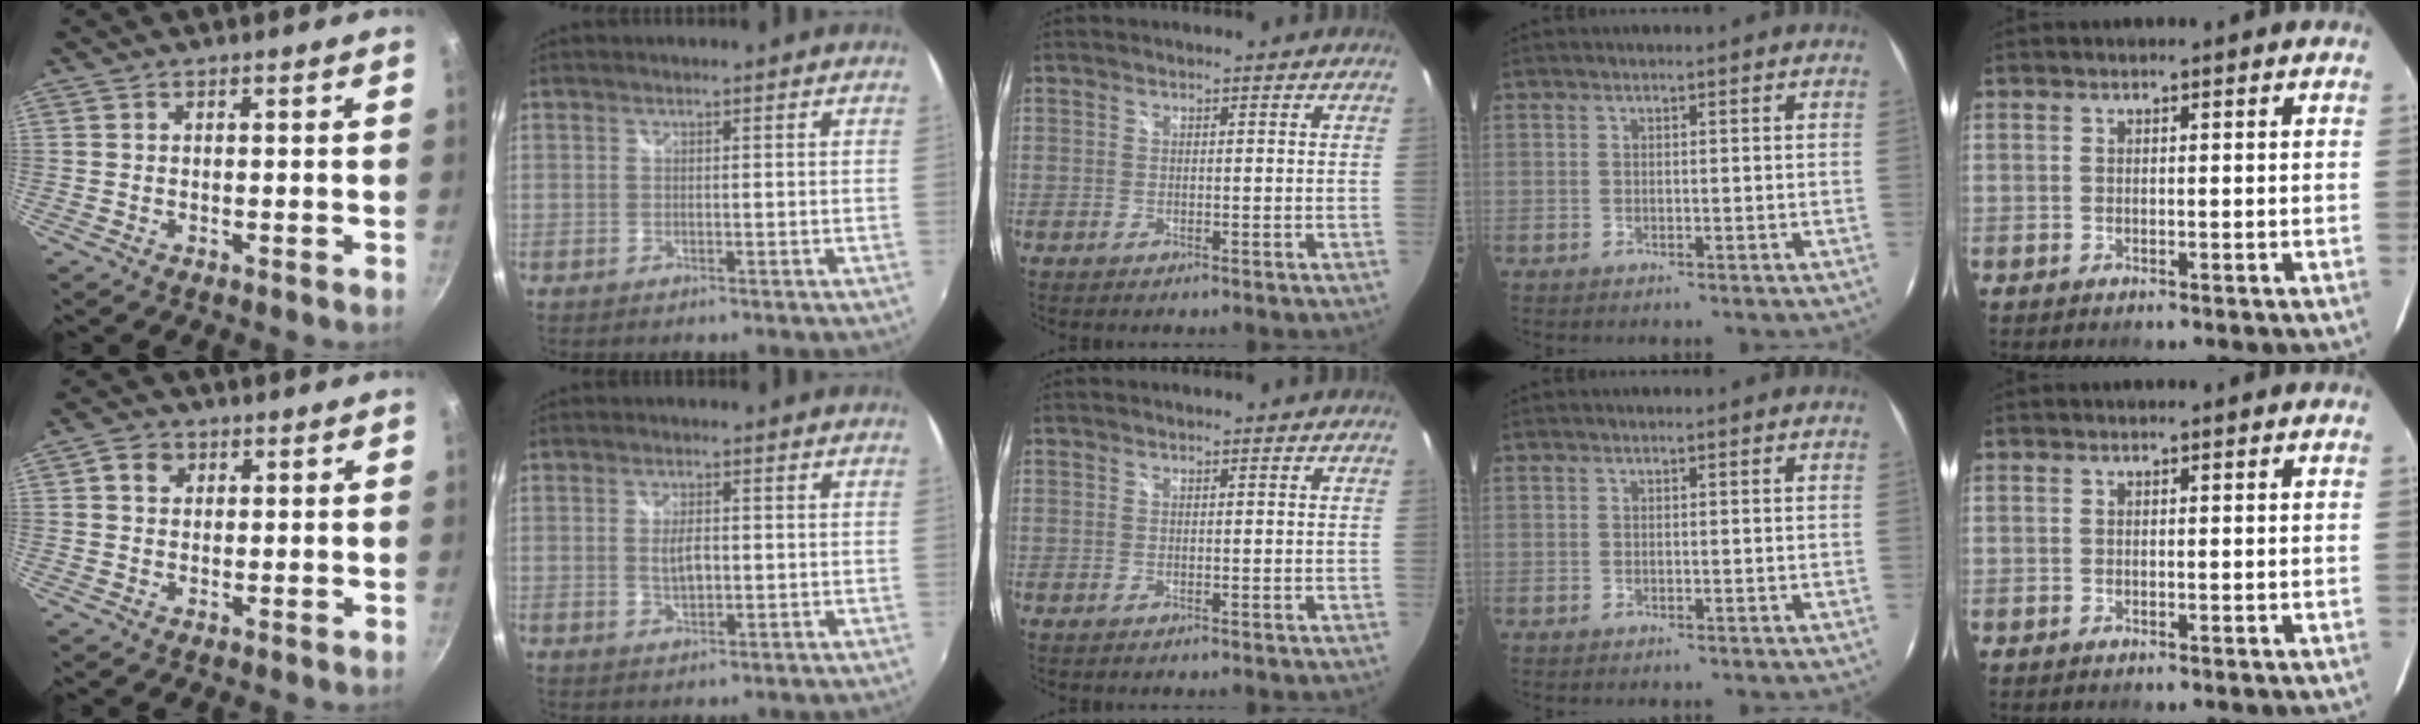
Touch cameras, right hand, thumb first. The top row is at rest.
{"thumb": {"total": 3.2, "force": [1.2, 2.6, 1.5], "torque": [-0.009, 0.001, 0.015]}, "index": {"total": 3.8, "force": [-0.1, 1.8, 3.3], "torque": [-0.057, -0.002, 0.000]}}